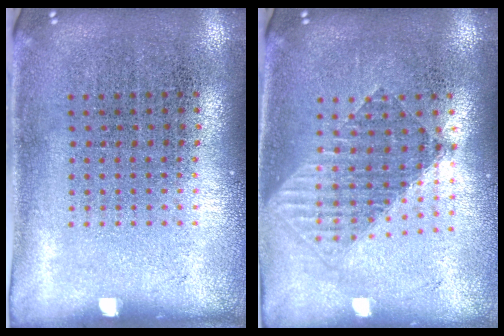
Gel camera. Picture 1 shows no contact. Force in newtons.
{"total": 1.5, "press": 1.3, "slide": 0.8}